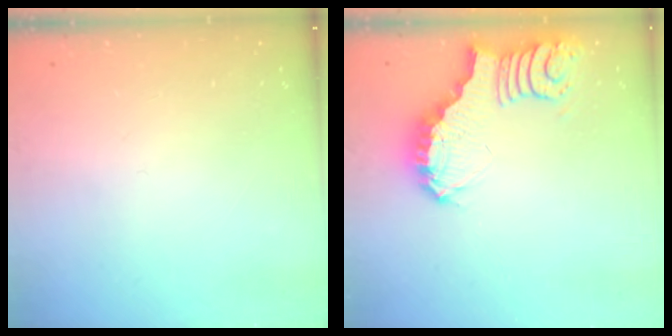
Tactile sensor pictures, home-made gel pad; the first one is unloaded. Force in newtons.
{"total": 3.5, "press": 3.5, "slide": 0.6}